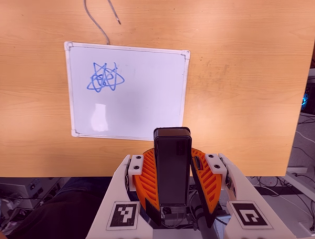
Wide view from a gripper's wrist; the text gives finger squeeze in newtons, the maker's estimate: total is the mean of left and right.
{"total": 6.2, "left": 5.2, "right": 7.2}